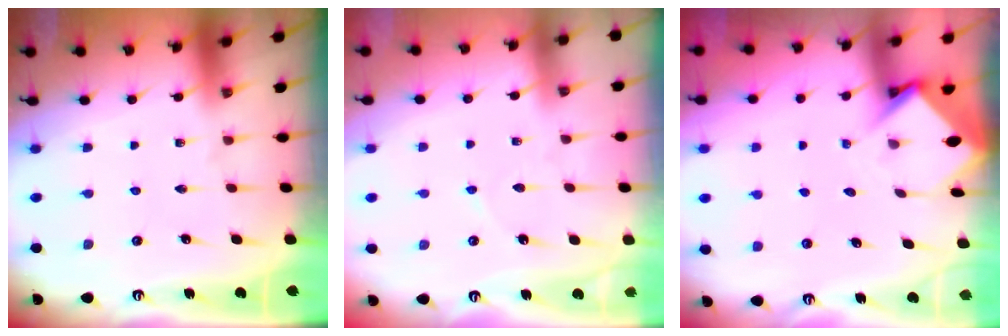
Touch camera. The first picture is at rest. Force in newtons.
{"total": 2.6, "press": 2.5, "slide": 0.3}
{"total": 3.8, "press": 3.8, "slide": 0.3}